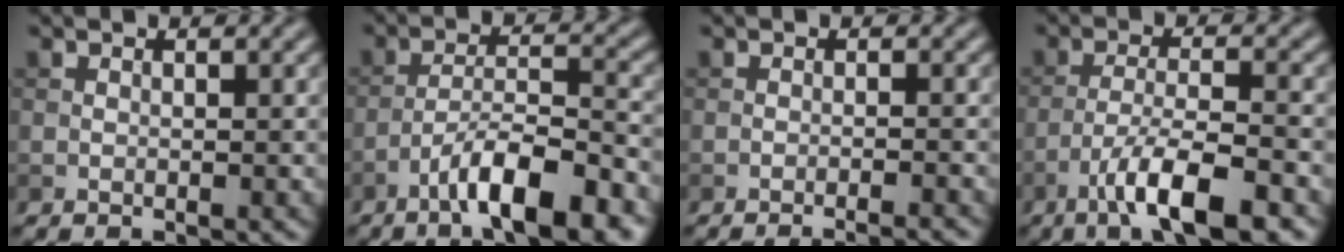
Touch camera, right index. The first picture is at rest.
{"total": 8.6, "force": [-5.3, 1.9, 6.5], "torque": [-0.103, 0.010, -0.091]}
{"total": 3.1, "force": [-2.5, 0.4, 1.9], "torque": [-0.018, 0.005, -0.041]}
{"total": 7.2, "force": [-4.4, 1.6, 5.5], "torque": [-0.093, 0.004, -0.077]}